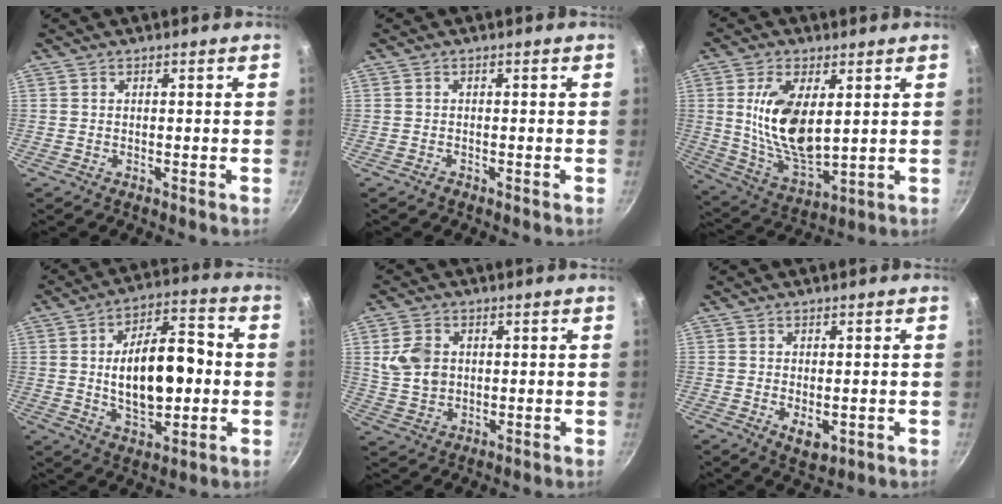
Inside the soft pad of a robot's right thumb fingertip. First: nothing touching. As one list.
[{"total": 0.5, "force": [-0.4, 0.2, 0.1], "torque": [0.000, 0.000, -0.011]}, {"total": 14.8, "force": [2.8, 7.3, 12.5], "torque": [-0.226, -0.023, 0.068]}, {"total": 17.0, "force": [0.1, 8.8, 14.5], "torque": [-0.208, 0.019, 0.003]}, {"total": 7.3, "force": [1.6, 5.5, 4.6], "torque": [-0.073, -0.003, 0.037]}, {"total": 4.0, "force": [-0.9, 2.2, 3.2], "torque": [-0.049, -0.009, -0.005]}]